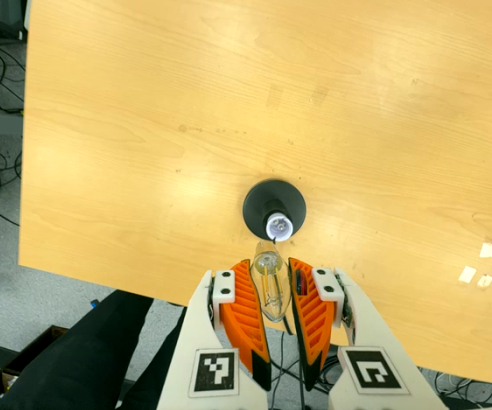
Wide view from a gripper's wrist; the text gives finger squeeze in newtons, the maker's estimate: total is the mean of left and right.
{"total": 19.3, "left": 24.3, "right": 14.4}